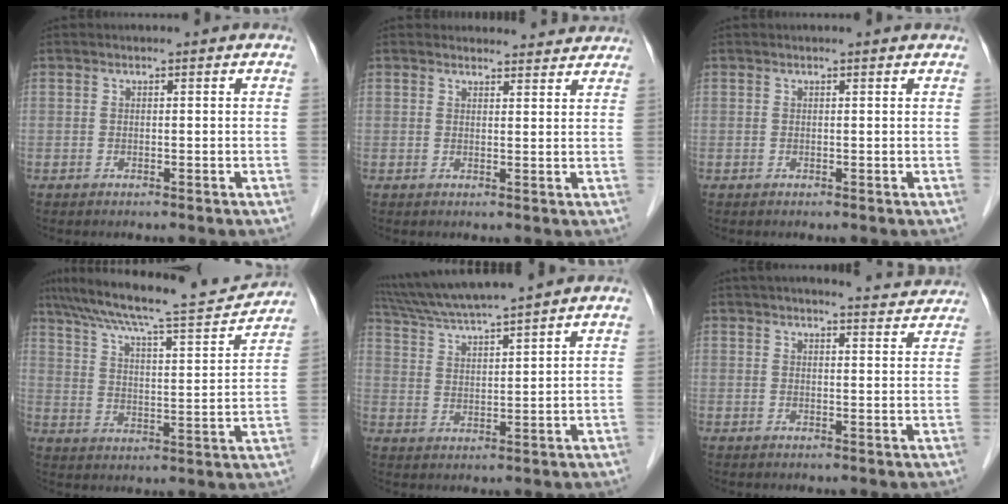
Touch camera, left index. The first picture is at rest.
{"total": 5.9, "force": [5.7, 1.3, 0.3], "torque": [0.003, 0.006, 0.054]}
{"total": 1.4, "force": [1.3, -0.1, 0.4], "torque": [-0.013, 0.005, 0.015]}
{"total": 19.7, "force": [17.9, 1.0, 8.1], "torque": [-0.142, -0.004, 0.262]}
{"total": 9.0, "force": [7.9, -1.4, 3.9], "torque": [-0.074, 0.022, 0.140]}
{"total": 7.6, "force": [7.2, 0.6, 2.1], "torque": [-0.027, 0.006, 0.077]}